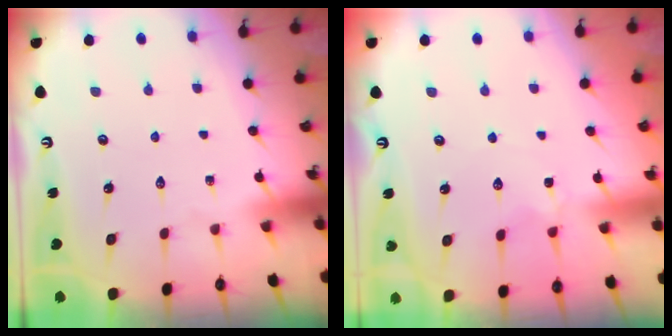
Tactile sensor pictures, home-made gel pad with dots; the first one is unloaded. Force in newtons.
{"total": 2.2, "press": 2.2, "slide": 0.4}